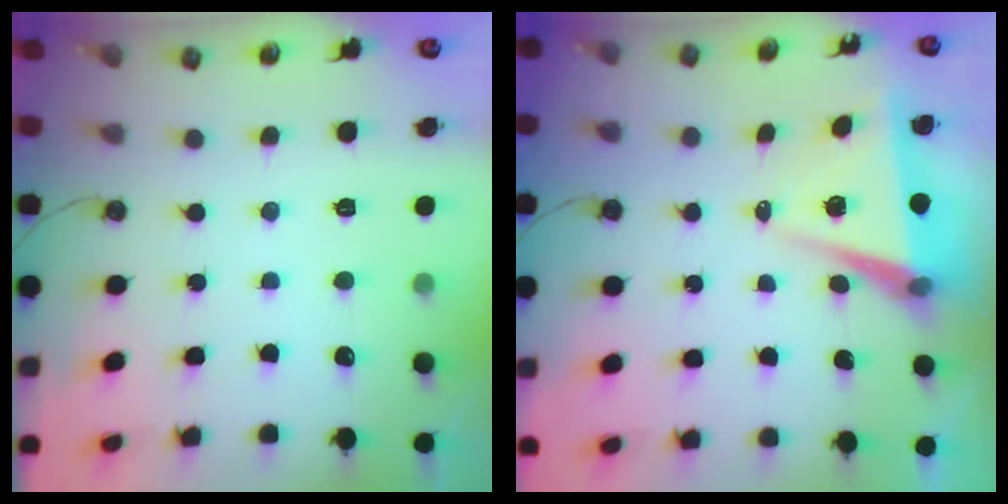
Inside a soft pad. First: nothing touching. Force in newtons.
{"total": 6.0, "press": 4.2, "slide": 4.3}